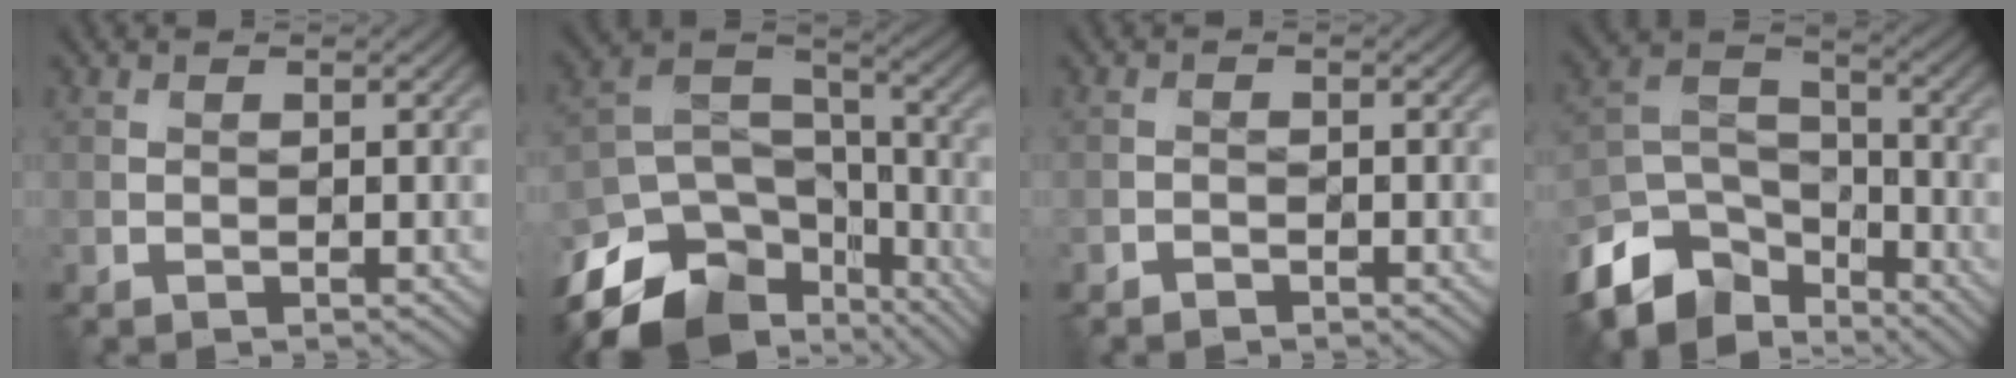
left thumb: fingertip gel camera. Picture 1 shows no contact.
{"total": 13.7, "force": [-9.1, 7.9, 6.6], "torque": [-0.168, -0.024, -0.155]}
{"total": 1.1, "force": [-1.0, 0.4, 0.1], "torque": [-0.003, -0.002, -0.023]}
{"total": 12.4, "force": [-8.4, 7.0, 5.9], "torque": [-0.145, -0.018, -0.165]}